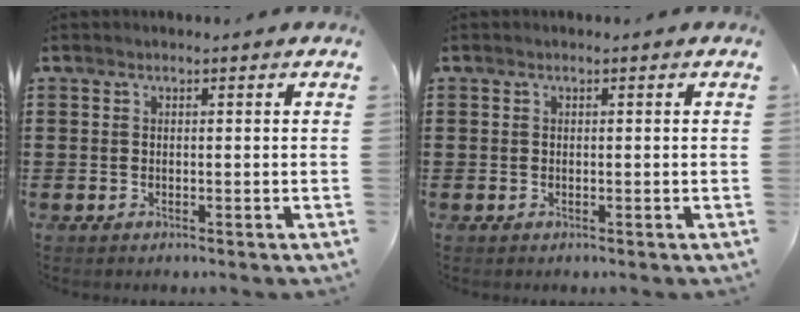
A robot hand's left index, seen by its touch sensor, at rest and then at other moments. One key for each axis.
{"total": 0.0}